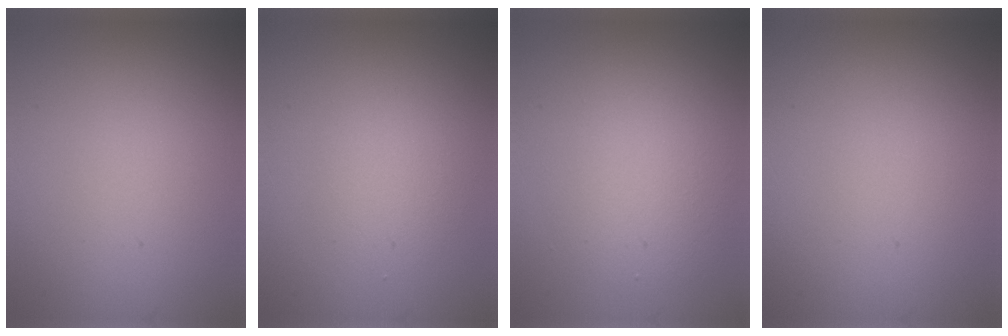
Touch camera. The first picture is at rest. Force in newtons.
{"total": 1.8, "press": 1.8, "slide": 0.0}
{"total": 3.8, "press": 3.8, "slide": 0.4}
{"total": 0.0}